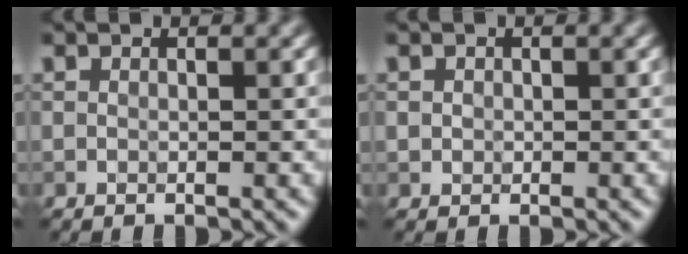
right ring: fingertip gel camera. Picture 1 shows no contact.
{"total": 0.6, "force": [0.0, 0.6, 0.1], "torque": [0.004, -0.003, 0.001]}